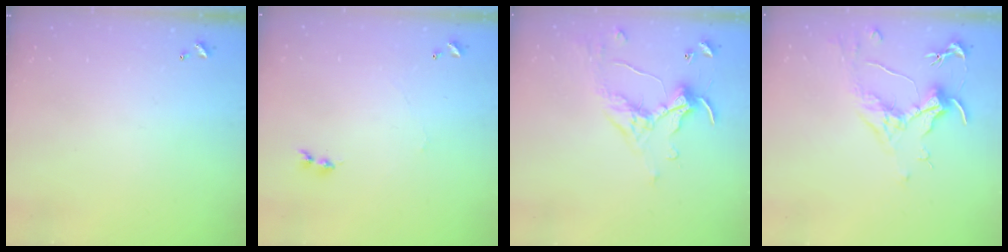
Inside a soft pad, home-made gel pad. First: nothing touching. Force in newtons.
{"total": 1.2, "press": 1.1, "slide": 0.3}
{"total": 1.5, "press": 1.5, "slide": 0.2}
{"total": 1.8, "press": 1.6, "slide": 0.9}